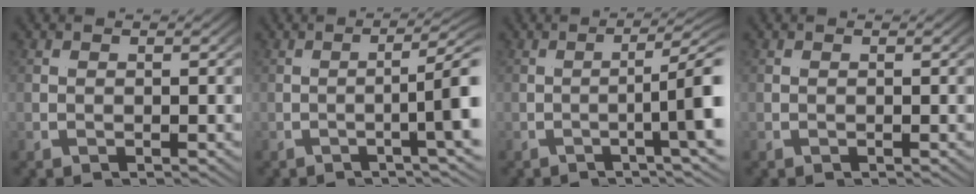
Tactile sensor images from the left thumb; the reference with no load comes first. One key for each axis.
{"total": 5.5, "fx": -1.0, "fy": -1.8, "fz": 5.1, "tx": -0.063, "ty": 0.028, "tz": -0.025}
{"total": 6.1, "fx": -0.9, "fy": -2.2, "fz": 5.6, "tx": -0.066, "ty": 0.036, "tz": -0.028}
{"total": 0.0}